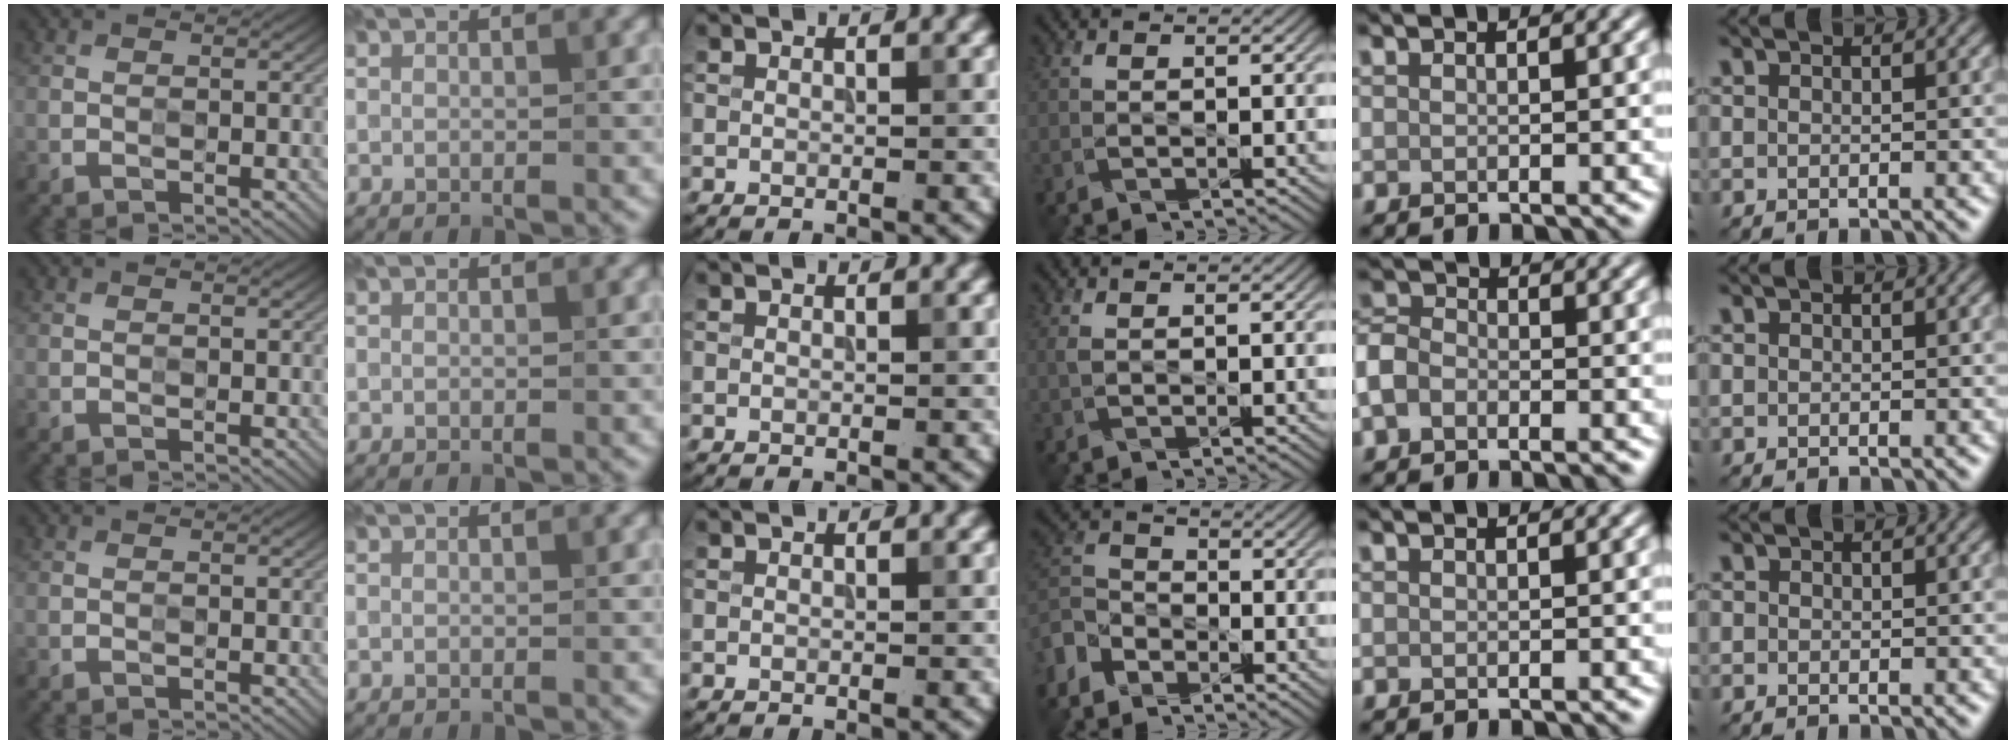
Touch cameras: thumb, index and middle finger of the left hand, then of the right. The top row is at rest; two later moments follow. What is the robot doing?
{"motion": "press", "object": "stopwatch"}